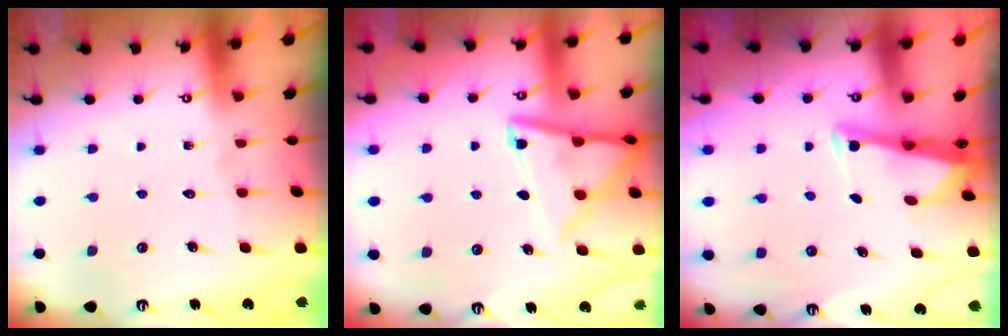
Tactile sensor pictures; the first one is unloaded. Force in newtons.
{"total": 12.4, "press": 12.3, "slide": 1.2}
{"total": 2.8, "press": 2.7, "slide": 0.4}